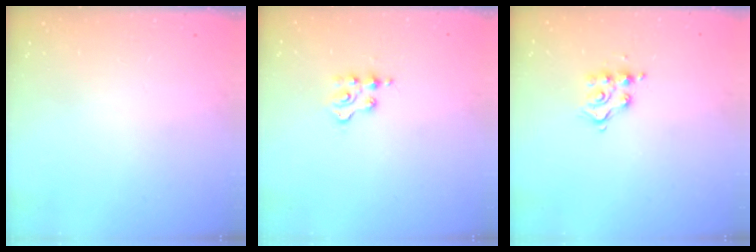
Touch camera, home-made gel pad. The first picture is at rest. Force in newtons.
{"total": 2.4, "press": 2.4, "slide": 0.3}
{"total": 8.8, "press": 8.7, "slide": 0.7}